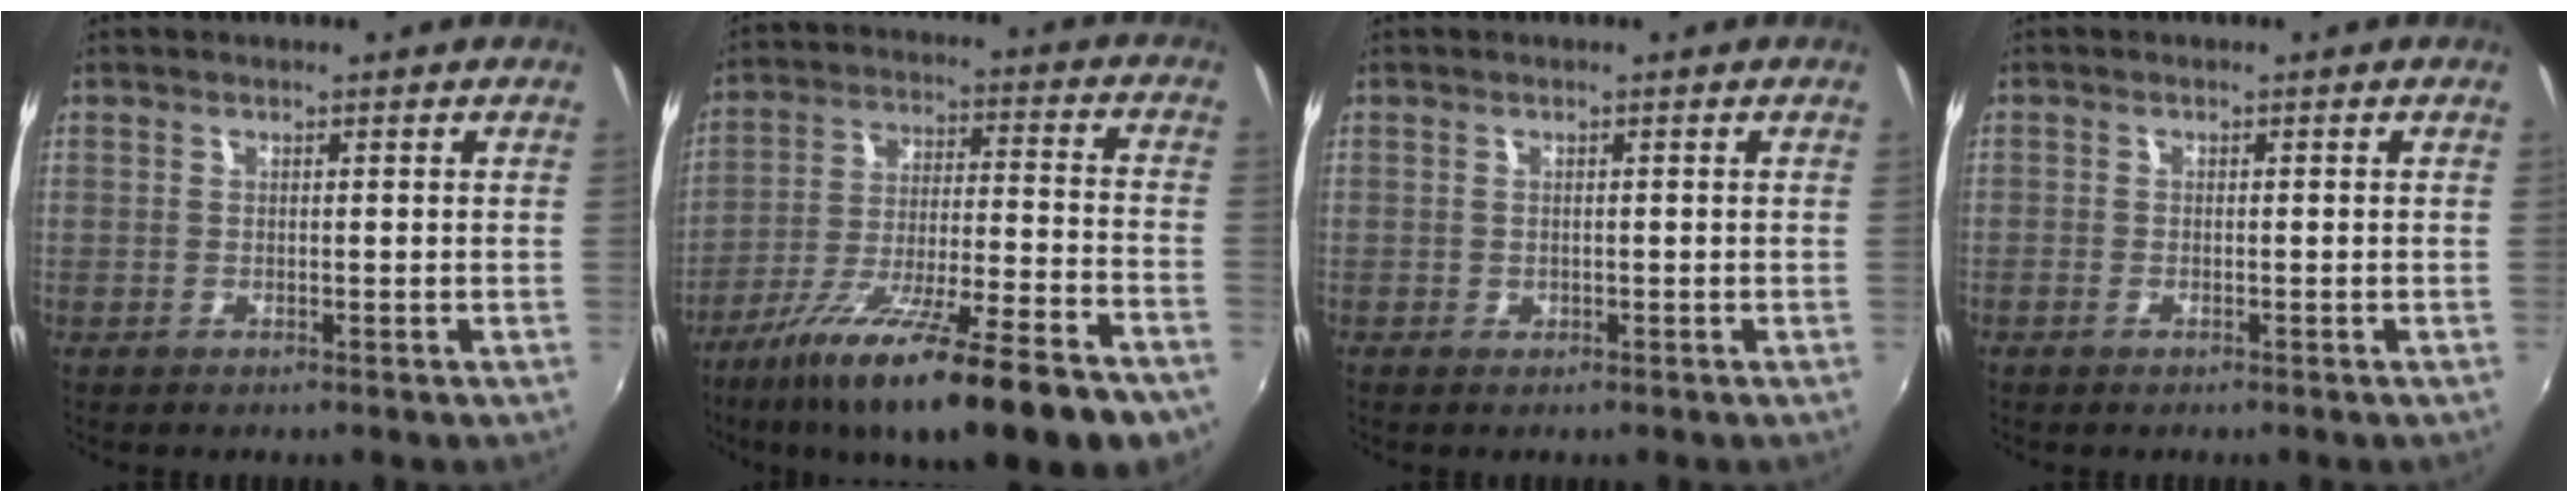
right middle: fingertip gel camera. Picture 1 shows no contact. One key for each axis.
{"total": 24.7, "fx": -17.7, "fy": 3.8, "fz": 16.8, "tx": -0.289, "ty": -0.066, "tz": -0.271}
{"total": 0.6, "fx": -0.2, "fy": 0.6, "fz": 0.0, "tx": 0.002, "ty": -0.003, "tz": -0.002}
{"total": 1.1, "fx": -0.7, "fy": 0.7, "fz": 0.5, "tx": -0.011, "ty": -0.003, "tz": -0.014}